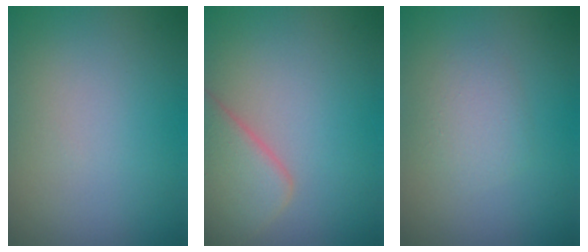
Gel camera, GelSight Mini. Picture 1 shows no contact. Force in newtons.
{"total": 4.6, "press": 4.6, "slide": 0.2}
{"total": 1.9, "press": 1.9, "slide": 0.0}